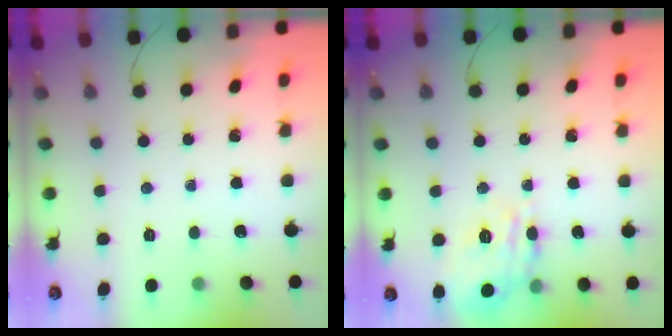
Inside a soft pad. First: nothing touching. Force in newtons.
{"total": 13.3, "press": 13.3, "slide": 1.1}